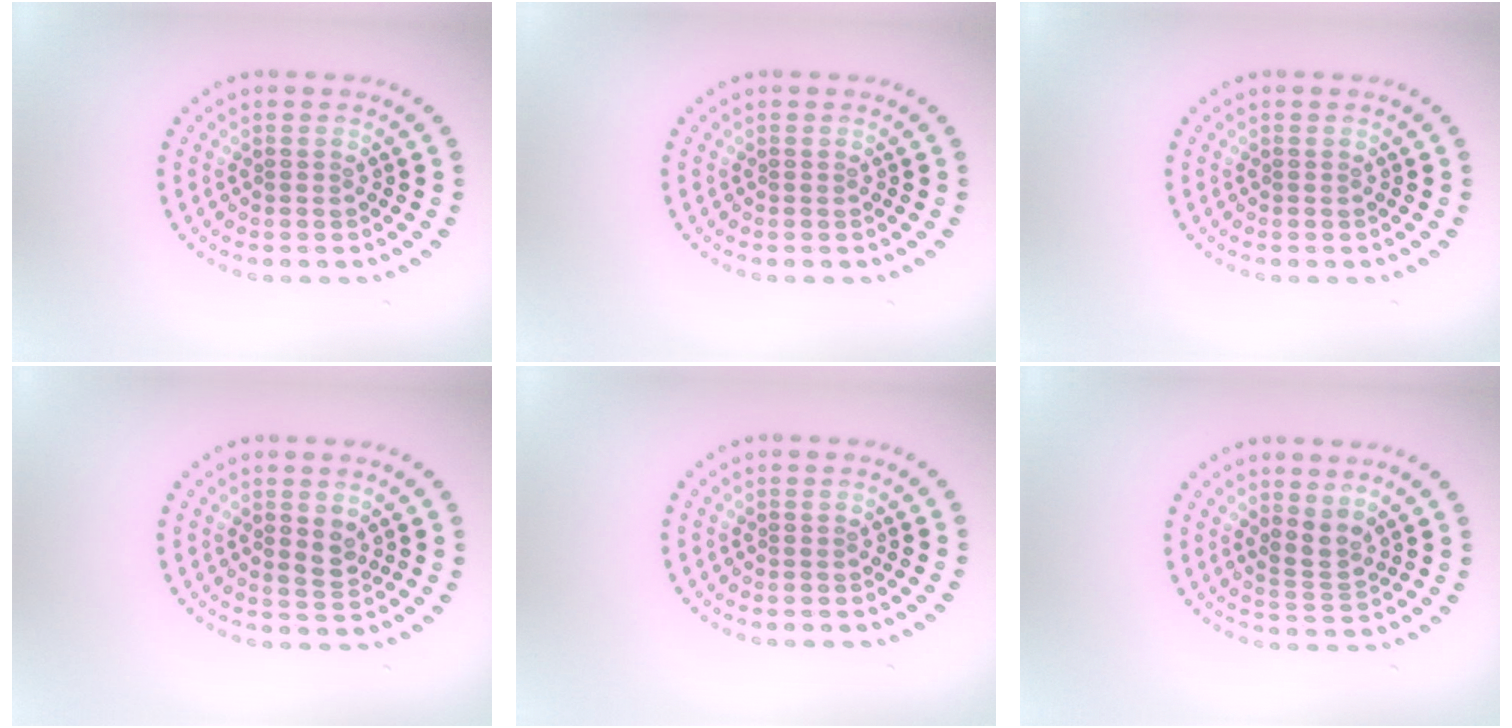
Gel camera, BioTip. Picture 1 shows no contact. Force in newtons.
{"total": 0.0}
{"total": 0.0}
{"total": 1.6, "press": 1.6, "slide": 0.5}
{"total": 0.0}
{"total": 2.3, "press": 1.5, "slide": 1.7}